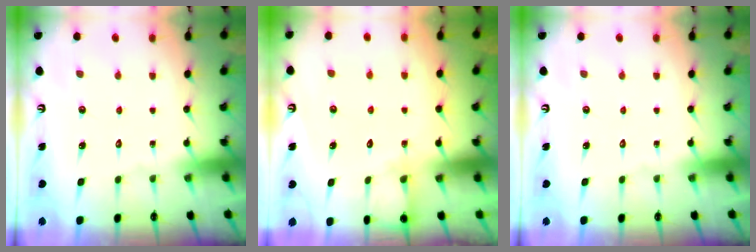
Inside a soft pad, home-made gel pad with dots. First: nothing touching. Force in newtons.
{"total": 4.7, "press": 4.7, "slide": 0.4}
{"total": 0.0}